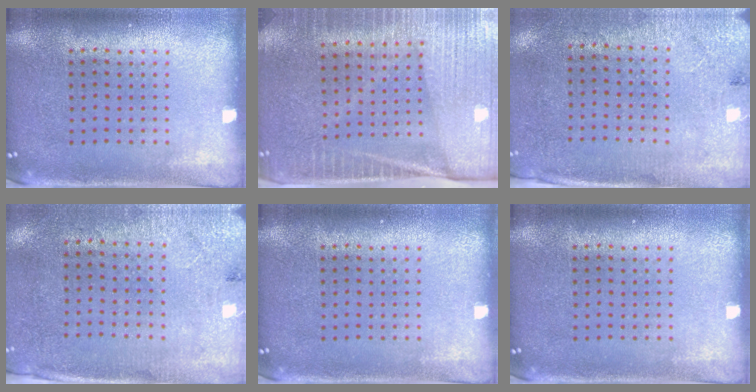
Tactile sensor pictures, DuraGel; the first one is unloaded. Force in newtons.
{"total": 4.1, "press": 3.7, "slide": 1.8}
{"total": 2.7, "press": 2.3, "slide": 1.5}
{"total": 2.7, "press": 2.3, "slide": 1.5}
{"total": 0.0}
{"total": 0.0}